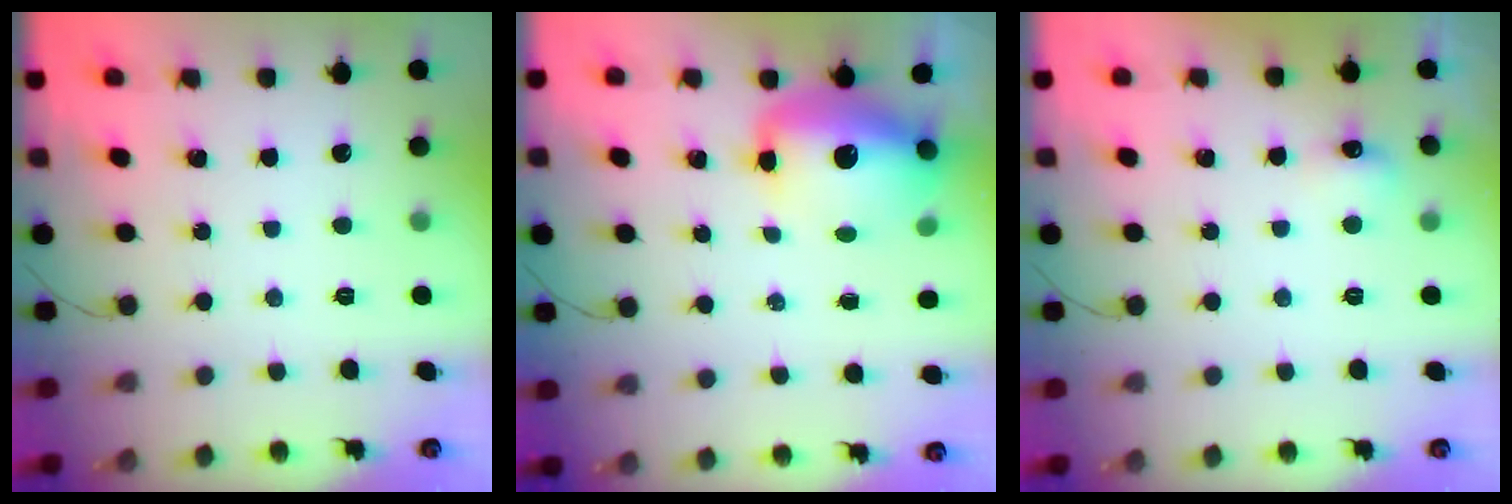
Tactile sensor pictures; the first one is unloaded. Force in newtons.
{"total": 13.1, "press": 12.7, "slide": 3.2}
{"total": 5.1, "press": 5.0, "slide": 1.3}